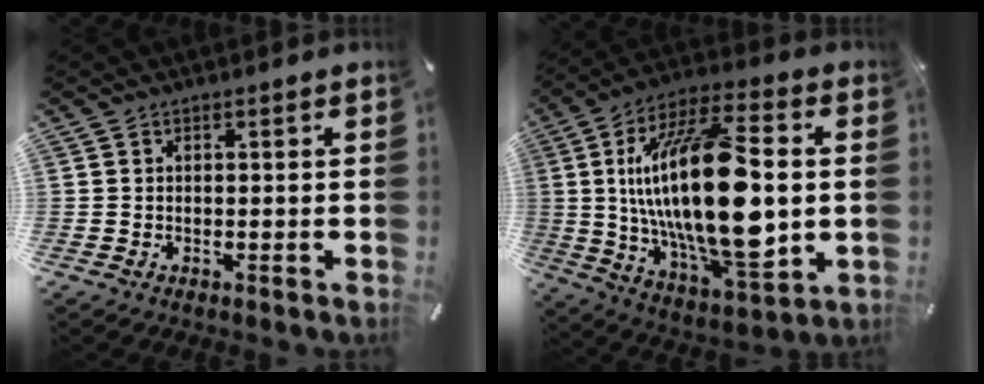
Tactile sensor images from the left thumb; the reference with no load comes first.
{"total": 29.4, "force": [1.1, 12.5, 26.7], "torque": [-0.542, -0.022, 0.012]}